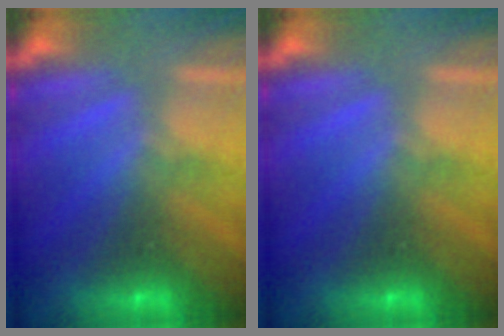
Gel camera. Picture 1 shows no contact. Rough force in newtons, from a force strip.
{"total": 0.0}